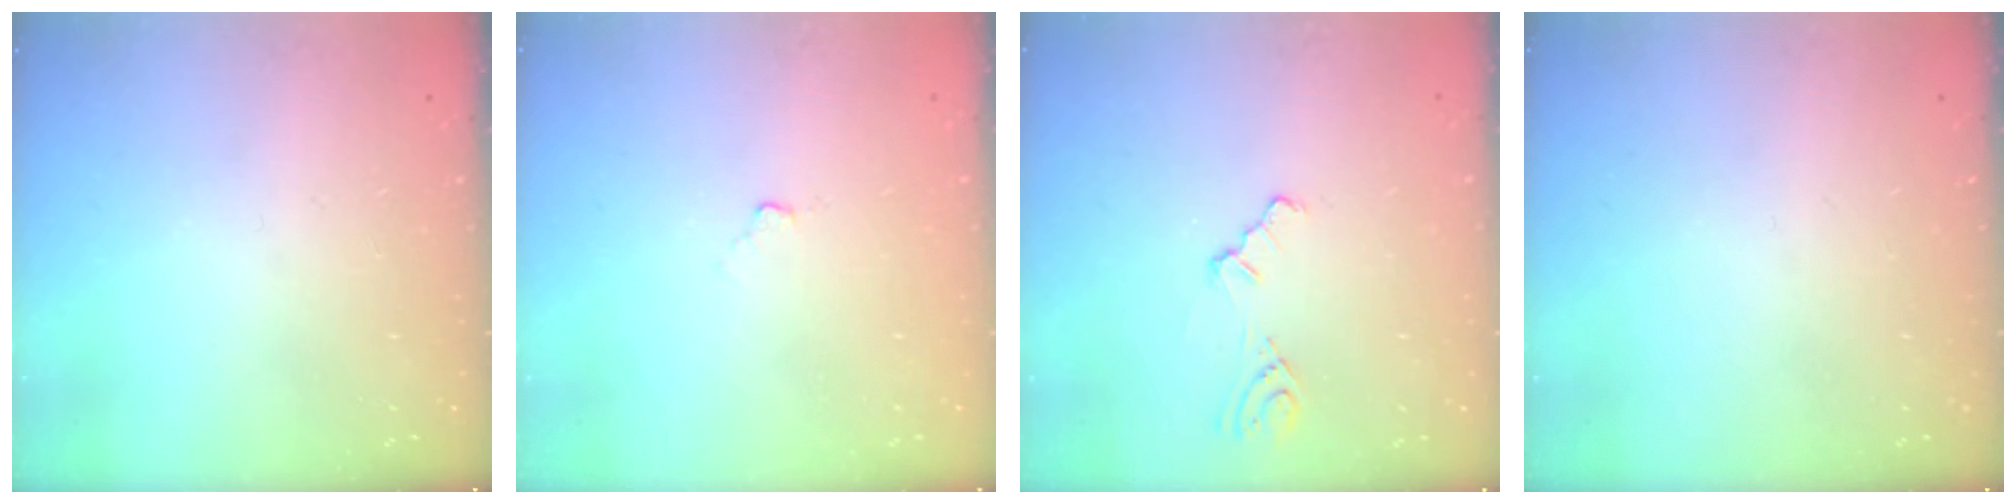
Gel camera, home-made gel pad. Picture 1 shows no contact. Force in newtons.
{"total": 3.4, "press": 3.4, "slide": 0.4}
{"total": 3.0, "press": 2.9, "slide": 0.6}
{"total": 0.0}